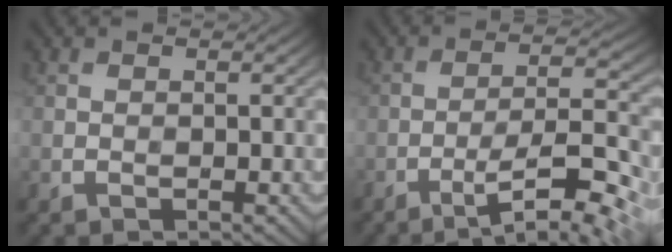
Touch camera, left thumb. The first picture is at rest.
{"total": 9.5, "force": [-5.7, 1.8, 7.4], "torque": [-0.130, 0.008, -0.088]}